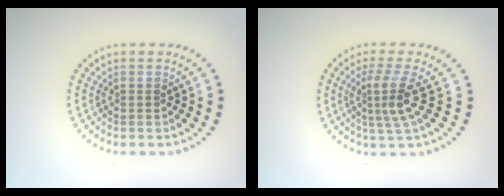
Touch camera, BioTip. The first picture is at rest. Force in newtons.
{"total": 3.2, "press": 2.2, "slide": 2.3}